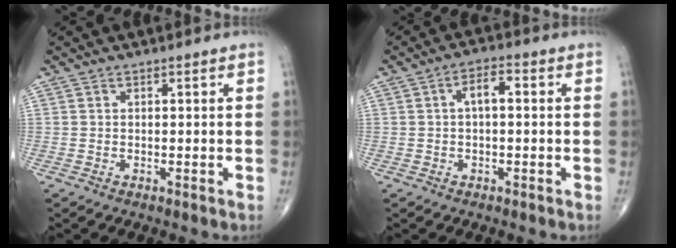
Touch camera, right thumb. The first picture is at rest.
{"total": 4.1, "force": [0.4, 1.9, 3.7], "torque": [-0.056, 0.016, 0.001]}